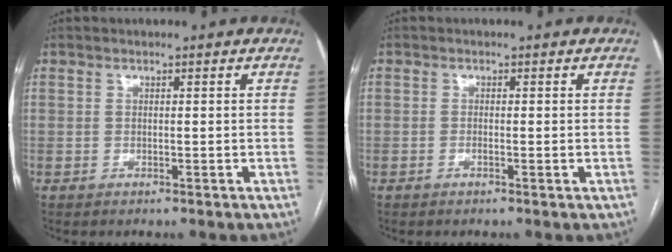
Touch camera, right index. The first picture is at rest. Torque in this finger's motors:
{"motor_torque": [0.01, 0.14, 0.00, 0.00]}